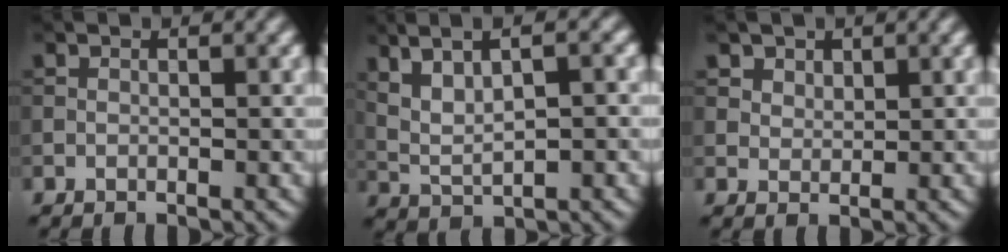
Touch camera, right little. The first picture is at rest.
{"total": 7.7, "force": [2.9, 3.1, 6.5], "torque": [-0.122, 0.028, 0.054]}
{"total": 2.8, "force": [1.9, 1.8, 1.0], "torque": [-0.030, -0.007, 0.040]}